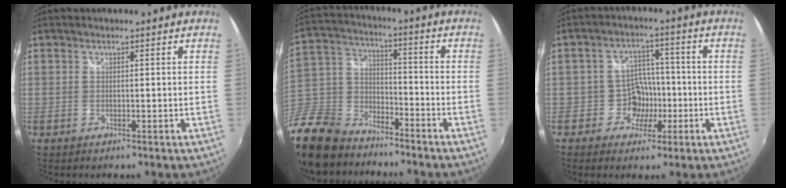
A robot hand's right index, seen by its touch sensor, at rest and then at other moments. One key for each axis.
{"total": 21.5, "fx": -15.7, "fy": 11.4, "fz": 9.3, "tx": -0.266, "ty": 0.006, "tz": -0.281}
{"total": 5.6, "fx": -2.2, "fy": 5.0, "fz": 1.1, "tx": -0.015, "ty": 0.023, "tz": -0.032}